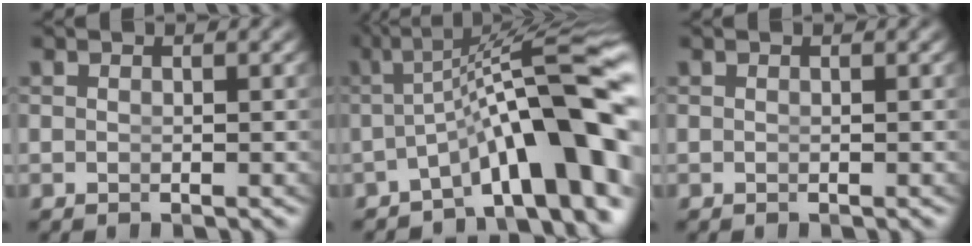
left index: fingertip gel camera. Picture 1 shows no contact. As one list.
[{"total": 11.3, "force": [-2.3, 3.8, 10.4], "torque": [-0.143, -0.006, -0.025]}, {"total": 0.0}]